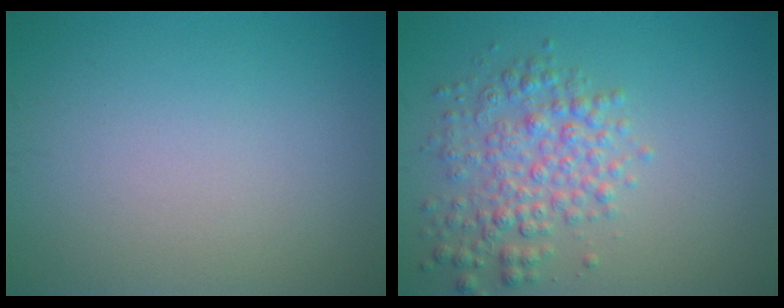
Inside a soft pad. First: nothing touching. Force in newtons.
{"total": 4.1, "press": 4.1, "slide": 0.1}